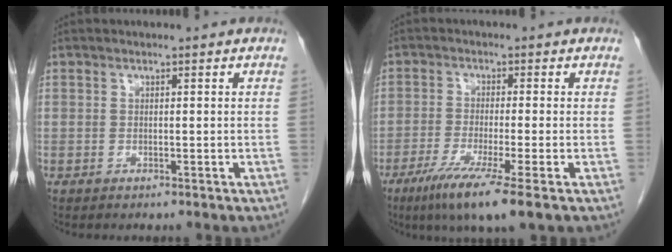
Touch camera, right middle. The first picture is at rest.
{"total": 8.9, "force": [-5.3, -0.5, 7.1], "torque": [-0.126, -0.028, -0.090]}